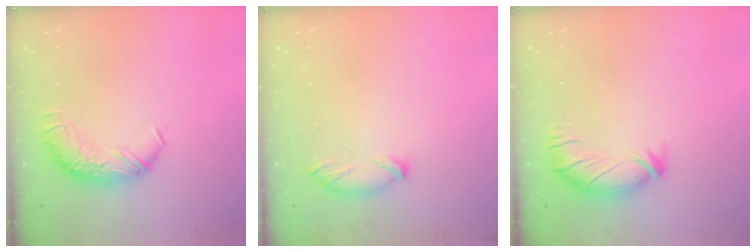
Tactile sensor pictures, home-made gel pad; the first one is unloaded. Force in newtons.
{"total": 7.0, "press": 6.9, "slide": 0.5}
{"total": 3.0, "press": 2.5, "slide": 1.7}